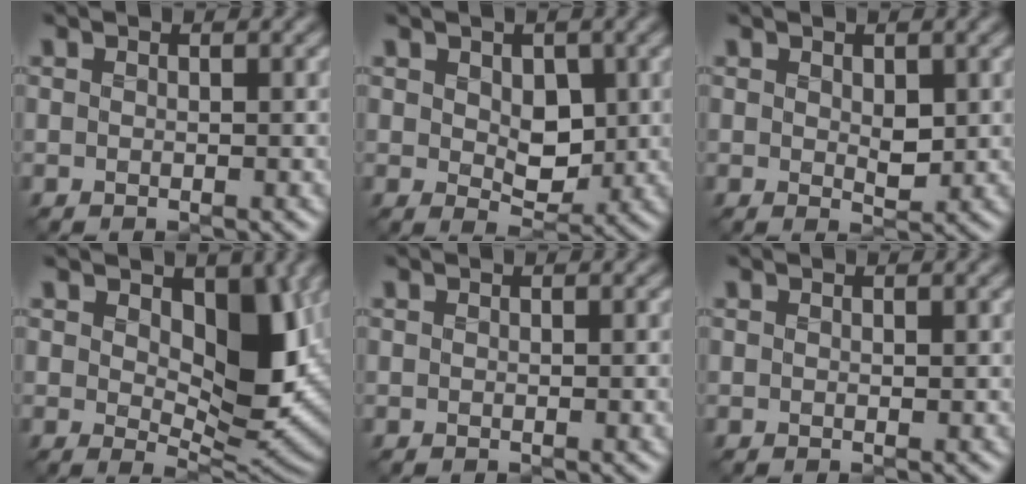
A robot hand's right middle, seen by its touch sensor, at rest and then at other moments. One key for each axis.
{"total": 3.6, "fx": 0.3, "fy": 2.4, "fz": 2.6, "tx": -0.048, "ty": -0.009, "tz": 0.001}
{"total": 1.8, "fx": 0.4, "fy": 1.0, "fz": 1.4, "tx": -0.026, "ty": -0.006, "tz": 0.007}
{"total": 8.5, "fx": 2.1, "fy": 4.6, "fz": 6.9, "tx": -0.107, "ty": -0.018, "tz": 0.030}
{"total": 0.6, "fx": 0.1, "fy": 0.2, "fz": 0.5, "tx": -0.009, "ty": 0.002, "tz": 0.002}
{"total": 0.0}